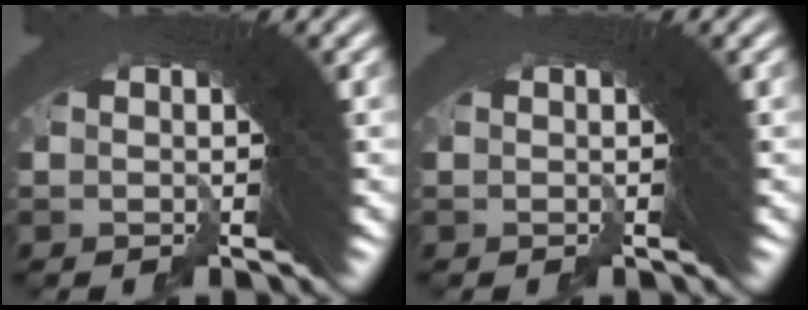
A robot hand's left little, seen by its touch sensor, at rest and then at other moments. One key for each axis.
{"total": 0.0}